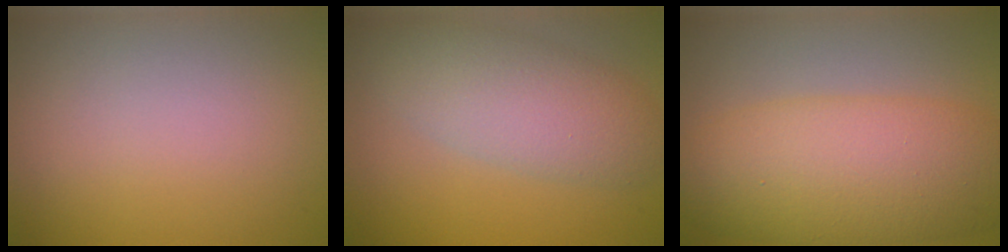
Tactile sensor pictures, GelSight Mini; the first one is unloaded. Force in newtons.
{"total": 5.4, "press": 5.4, "slide": 0.2}
{"total": 9.1, "press": 9.1, "slide": 0.2}